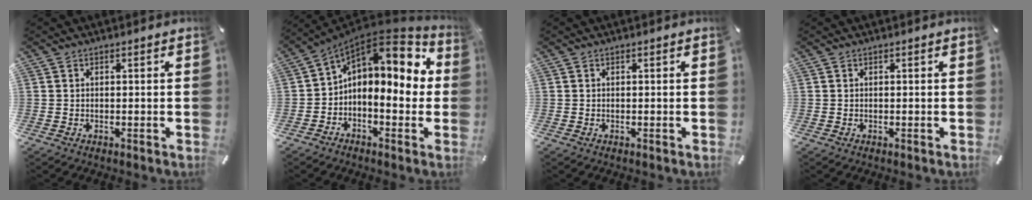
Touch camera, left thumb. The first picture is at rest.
{"total": 11.0, "force": [2.5, 7.1, 8.0], "torque": [-0.115, -0.025, 0.039]}
{"total": 0.0}
{"total": 0.0}